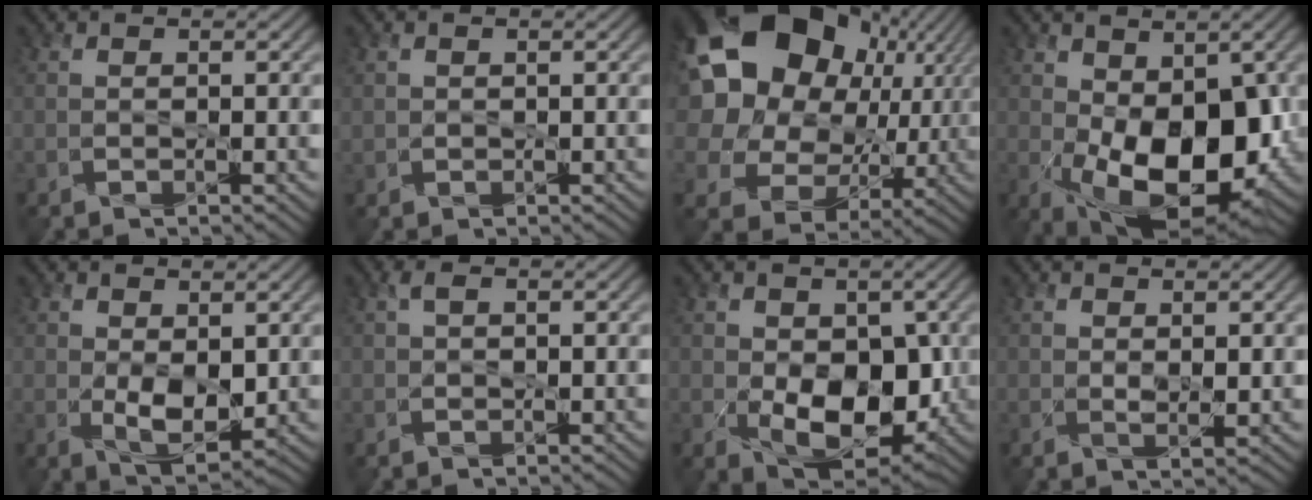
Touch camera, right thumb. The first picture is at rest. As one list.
[{"total": 0.8, "force": [0.3, 0.6, -0.4], "torque": [0.006, 0.000, 0.005]}, {"total": 24.4, "force": [9.0, 19.6, 11.4], "torque": [-0.314, 0.036, 0.164]}, {"total": 13.5, "force": [-1.6, 7.9, 10.8], "torque": [-0.174, -0.031, -0.013]}, {"total": 4.3, "force": [0.2, 2.6, 3.4], "torque": [-0.077, -0.013, 0.014]}, {"total": 1.1, "force": [0.5, 0.7, 0.7], "torque": [-0.017, 0.007, 0.009]}, {"total": 9.0, "force": [-1.0, 6.1, 6.6], "torque": [-0.107, -0.019, -0.007]}, {"total": 1.4, "force": [0.7, 0.7, 1.0], "torque": [-0.025, -0.003, 0.018]}]